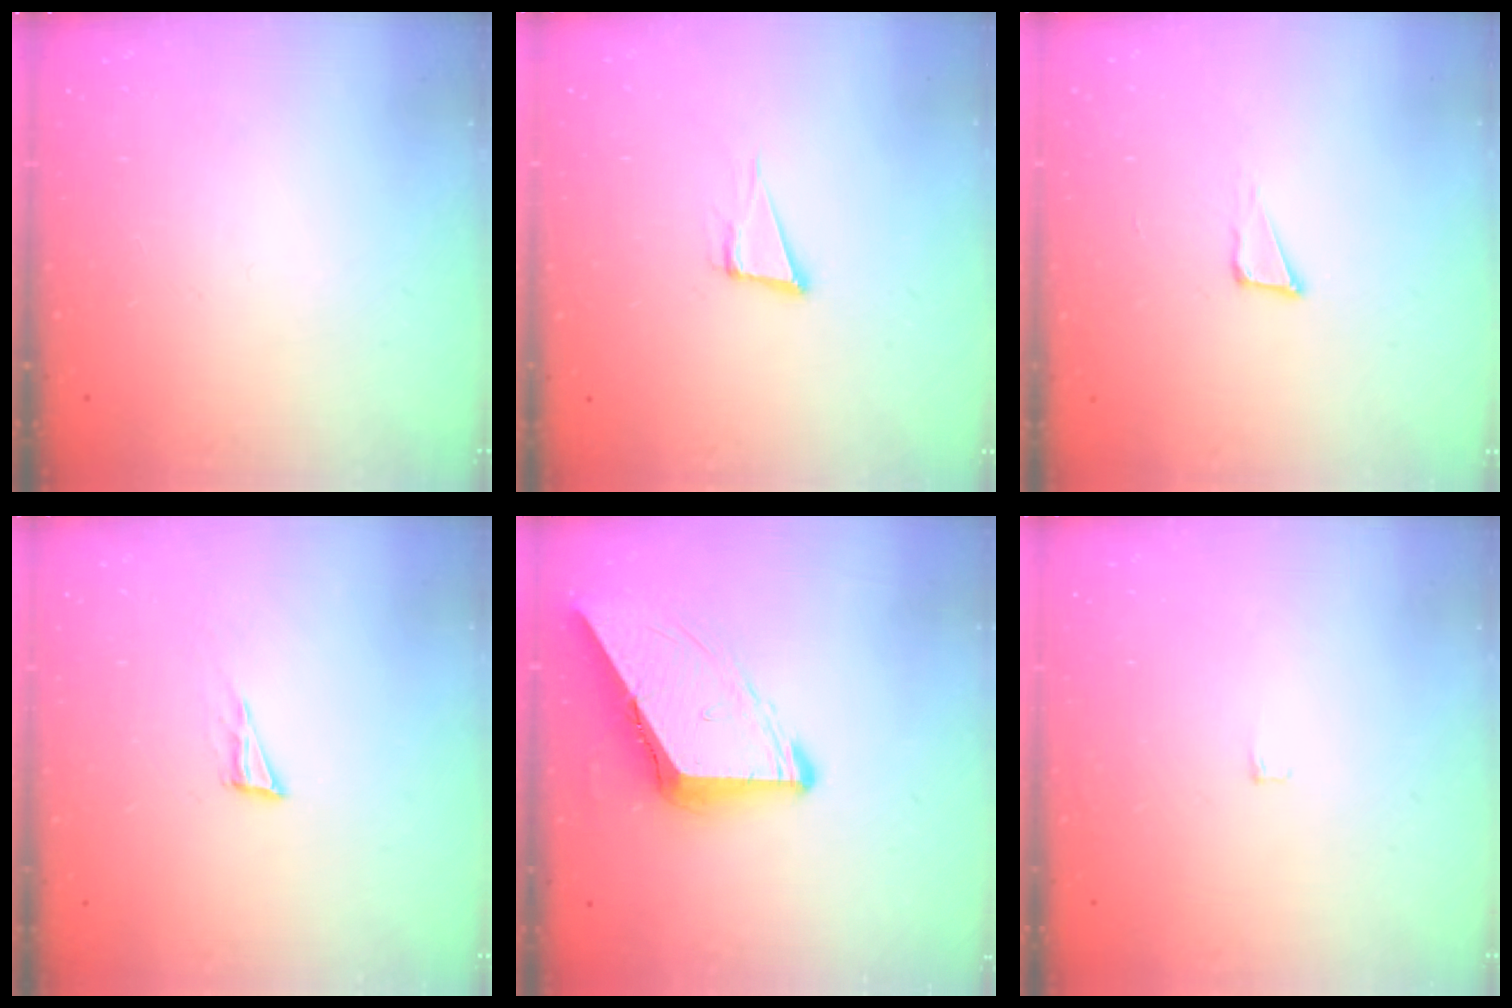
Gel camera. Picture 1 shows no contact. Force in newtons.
{"total": 3.8, "press": 1.9, "slide": 3.3}
{"total": 3.4, "press": 3.3, "slide": 0.9}
{"total": 4.8, "press": 4.7, "slide": 0.6}
{"total": 10.1, "press": 10.0, "slide": 1.1}
{"total": 2.4, "press": 2.4, "slide": 0.2}